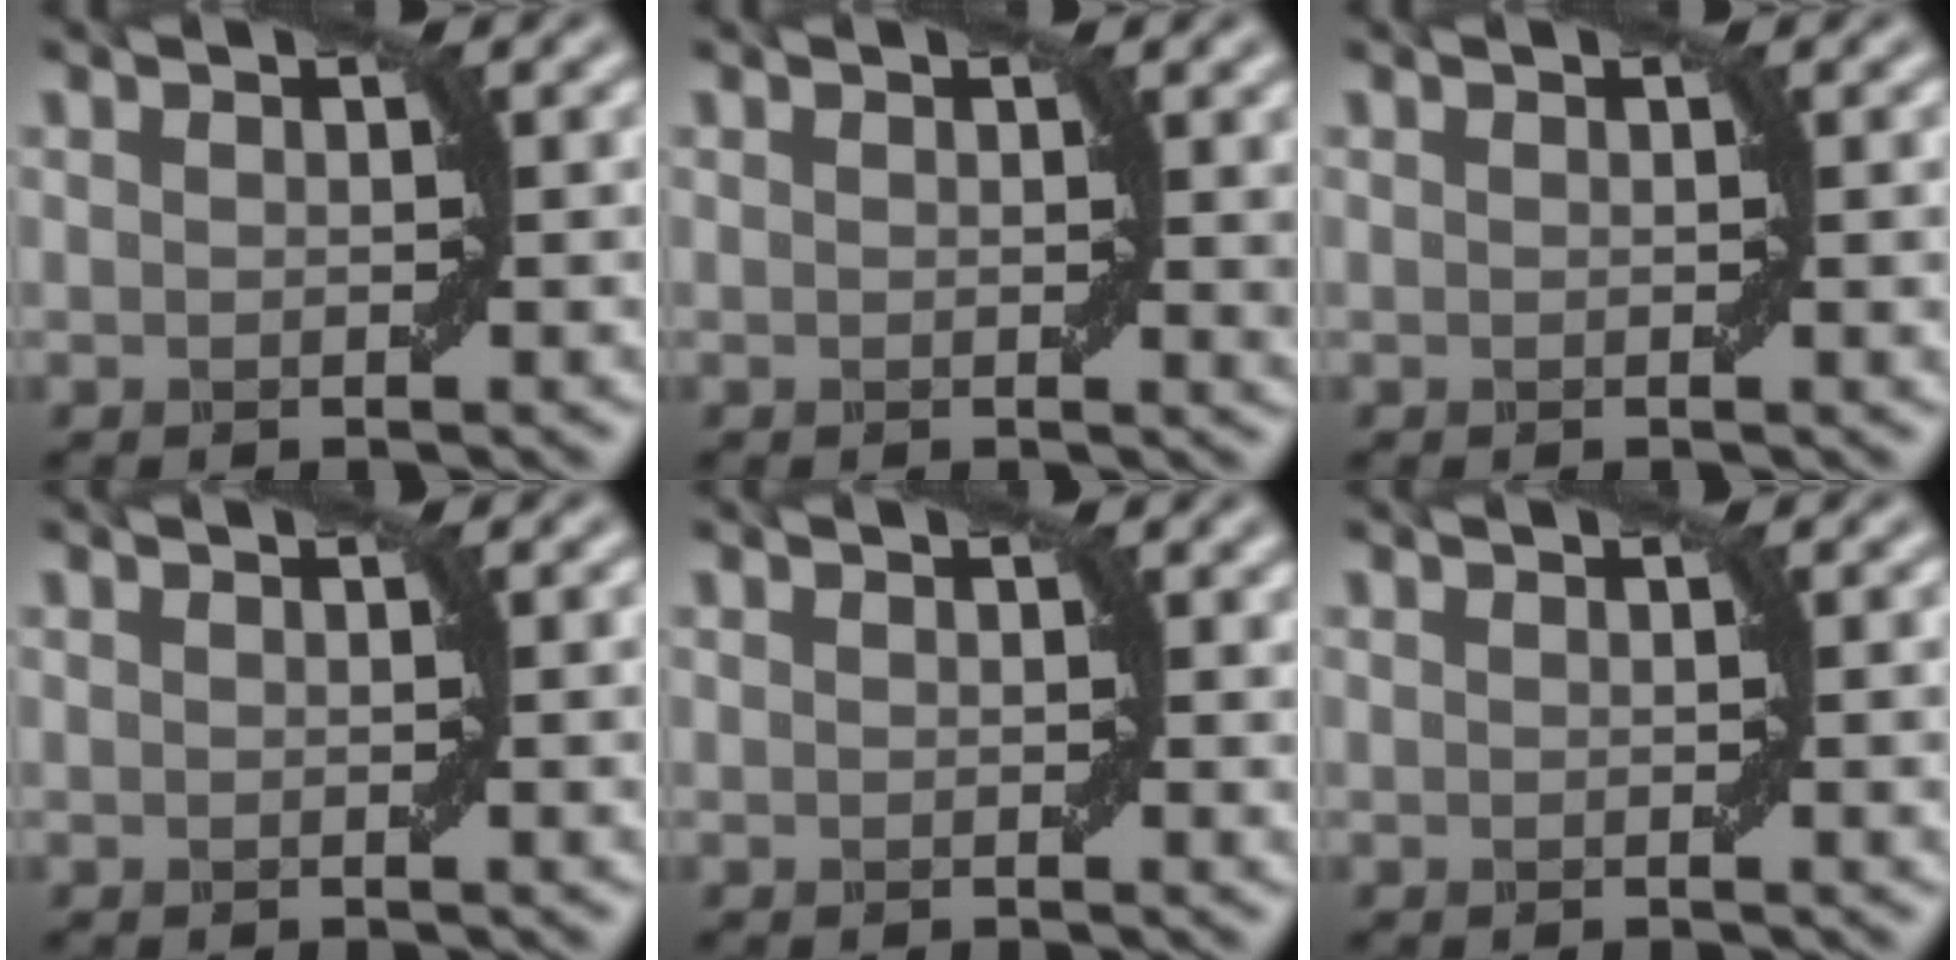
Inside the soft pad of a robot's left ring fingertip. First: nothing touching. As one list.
[{"total": 1.4, "force": [0.6, 0.3, 1.3], "torque": [-0.009, -0.004, 0.010]}, {"total": 0.6, "force": [0.1, -0.1, 0.6], "torque": [-0.005, -0.001, 0.002]}, {"total": 0.8, "force": [0.1, 0.0, 0.8], "torque": [-0.009, 0.001, 0.002]}, {"total": 0.8, "force": [0.3, 0.5, 0.6], "torque": [-0.001, -0.004, 0.005]}, {"total": 0.9, "force": [0.1, 0.0, 0.9], "torque": [-0.010, 0.000, 0.002]}]